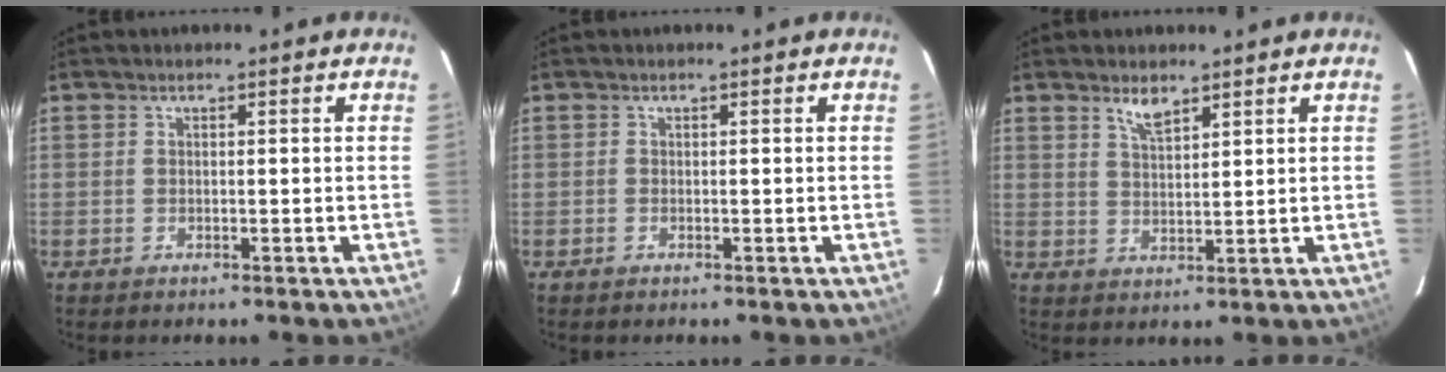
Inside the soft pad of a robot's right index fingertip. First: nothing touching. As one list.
[{"total": 0.0}, {"total": 3.6, "force": [2.7, 1.1, 2.1], "torque": [-0.038, 0.000, 0.051]}]